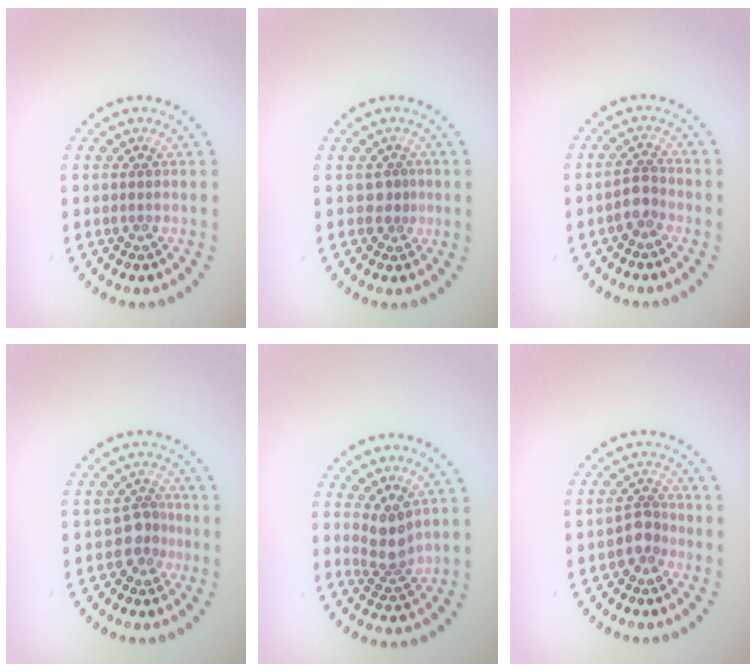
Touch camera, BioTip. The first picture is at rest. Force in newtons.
{"total": 1.4, "press": 0.9, "slide": 1.1}
{"total": 1.9, "press": 1.5, "slide": 1.1}
{"total": 2.3, "press": 1.8, "slide": 1.5}
{"total": 2.7, "press": 2.1, "slide": 1.7}
{"total": 2.0, "press": 1.7, "slide": 1.1}